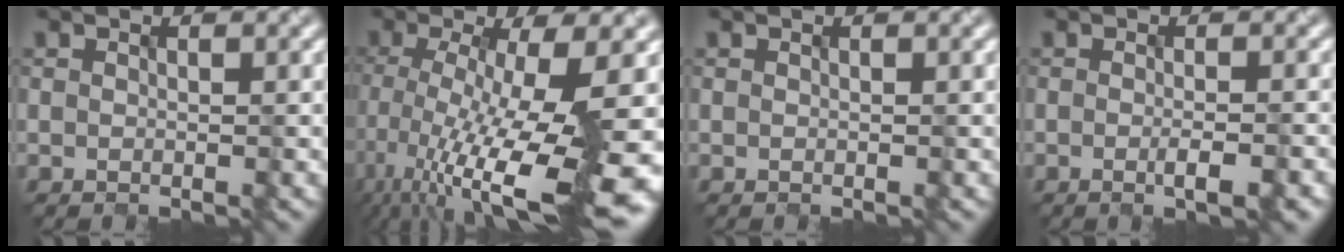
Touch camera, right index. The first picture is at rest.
{"total": 15.3, "force": [-4.3, 4.1, 14.1], "torque": [-0.233, -0.022, -0.057]}
{"total": 0.0}
{"total": 2.4, "force": [-0.8, 0.6, 2.2], "torque": [-0.028, -0.004, -0.009]}